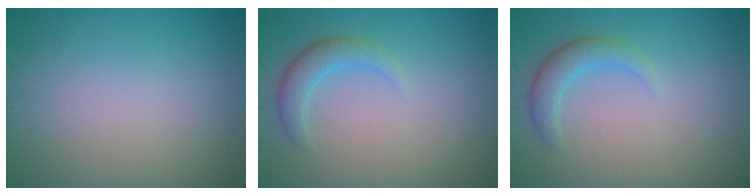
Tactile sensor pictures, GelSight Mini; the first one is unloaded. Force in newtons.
{"total": 2.5, "press": 2.5, "slide": 0.1}
{"total": 2.5, "press": 2.5, "slide": 0.1}